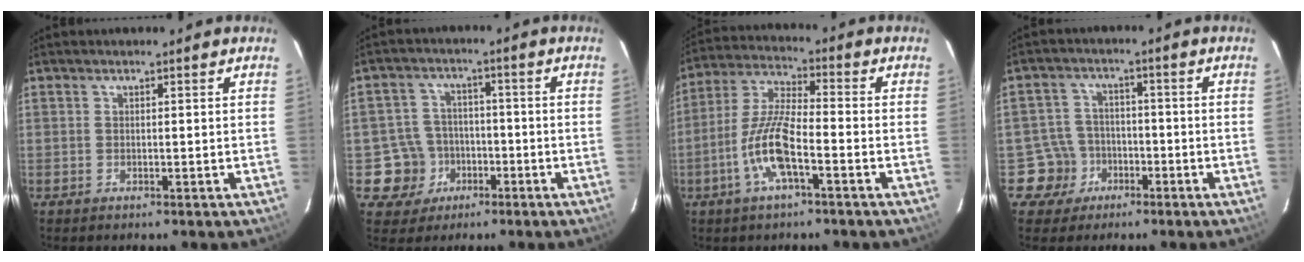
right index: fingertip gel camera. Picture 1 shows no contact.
{"total": 7.7, "force": [-2.9, 7.1, 0.4], "torque": [-0.031, 0.026, -0.041]}
{"total": 10.8, "force": [-4.4, 2.4, 9.5], "torque": [-0.203, 0.000, -0.087]}
{"total": 6.3, "force": [-2.9, 5.5, -0.2], "torque": [-0.014, 0.027, -0.049]}